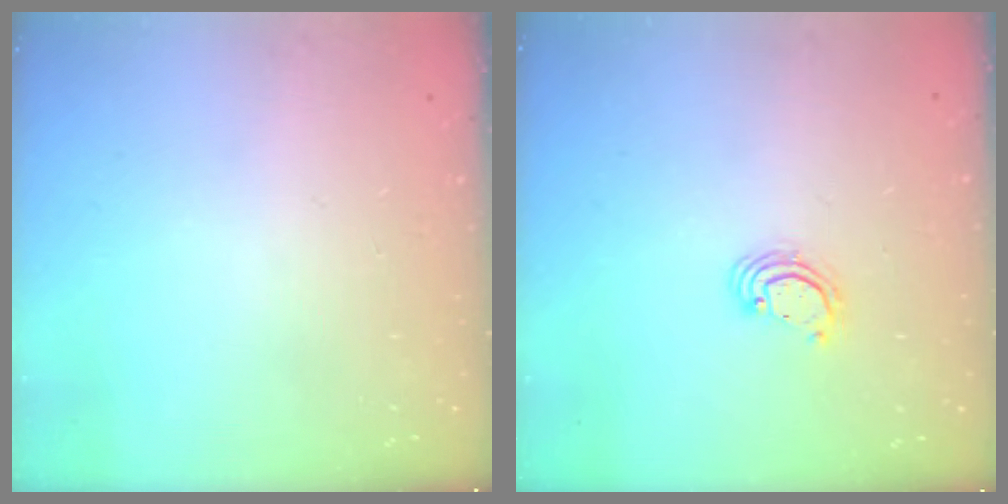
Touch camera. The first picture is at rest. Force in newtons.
{"total": 2.6, "press": 2.6, "slide": 0.1}